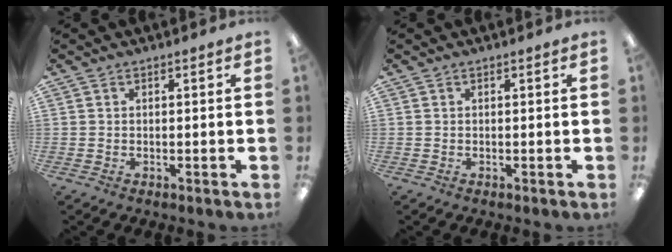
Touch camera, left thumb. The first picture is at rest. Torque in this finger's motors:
{"motor_torque": [-0.07, 0.11, 0.13, -0.13, 0.03]}